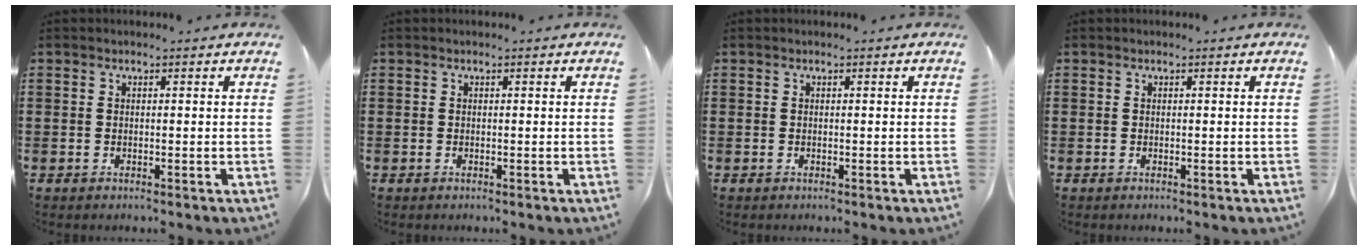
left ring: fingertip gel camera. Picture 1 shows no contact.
{"total": 0.0}
{"total": 0.0}
{"total": 0.0}